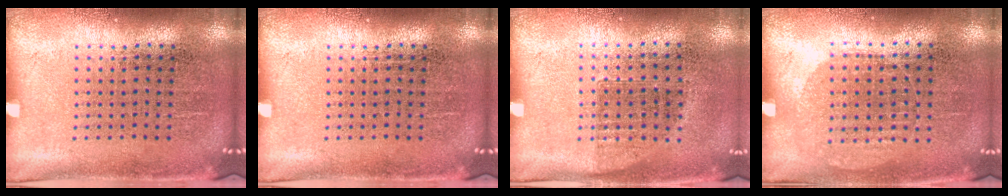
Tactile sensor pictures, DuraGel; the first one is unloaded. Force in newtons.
{"total": 0.0}
{"total": 0.7, "press": 0.6, "slide": 0.4}
{"total": 0.6, "press": 0.5, "slide": 0.3}